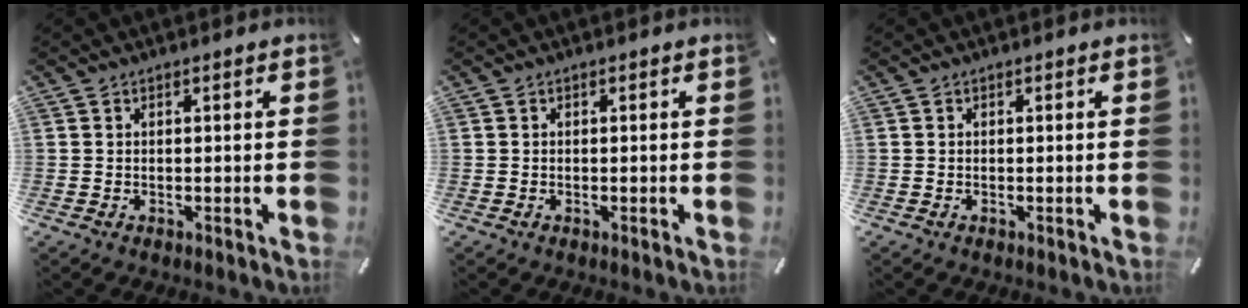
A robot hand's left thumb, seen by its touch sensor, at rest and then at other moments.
{"total": 0.0}
{"total": 0.0}